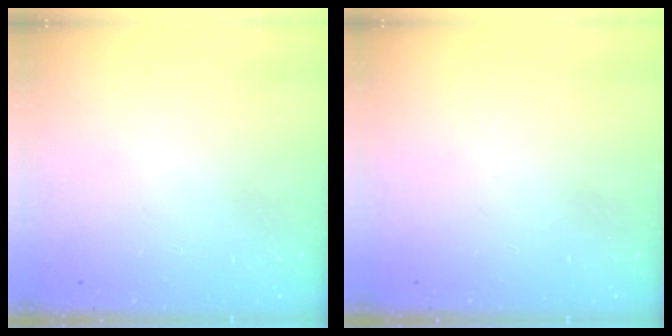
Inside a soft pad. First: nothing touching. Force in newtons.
{"total": 0.0}